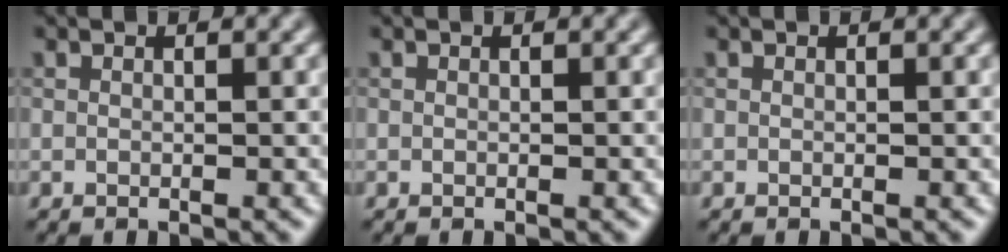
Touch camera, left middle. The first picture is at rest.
{"total": 0.0}
{"total": 0.0}